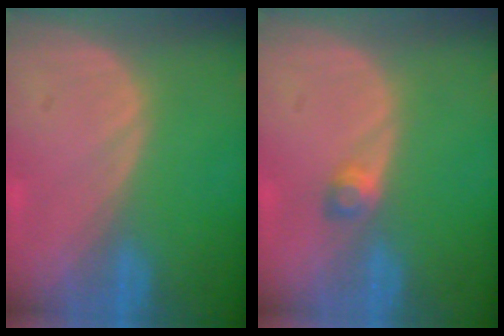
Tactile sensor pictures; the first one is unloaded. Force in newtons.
{"total": 2.0, "press": 1.7, "slide": 1.1}